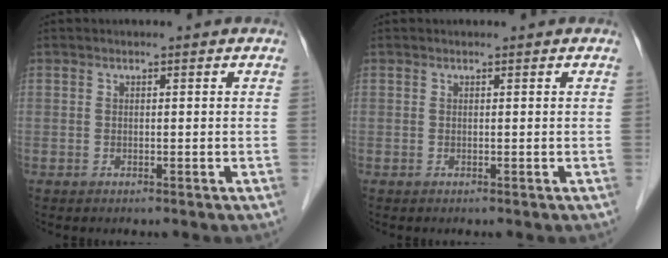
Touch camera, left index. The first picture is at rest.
{"total": 0.0}